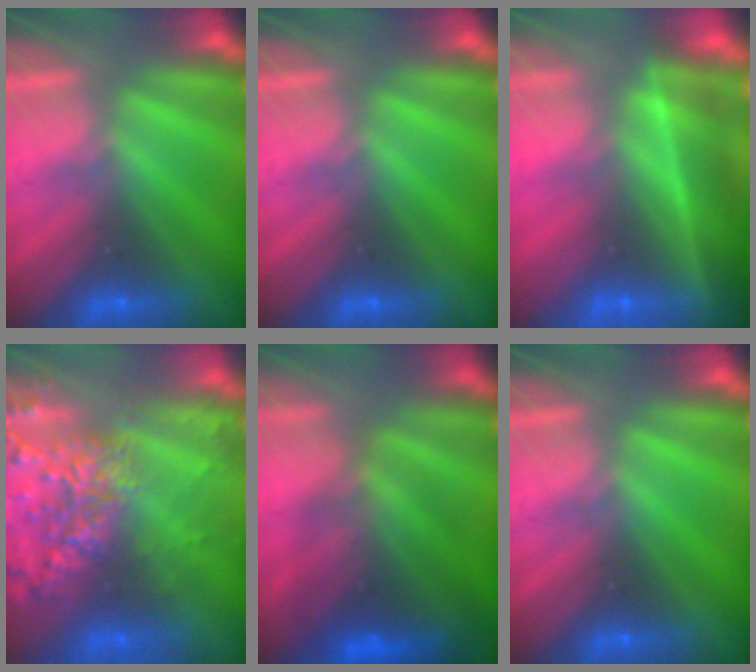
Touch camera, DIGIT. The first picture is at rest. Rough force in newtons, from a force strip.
{"total": 0.0}
{"total": 14.6}
{"total": 5.8}
{"total": 7.5}
{"total": 0.0}